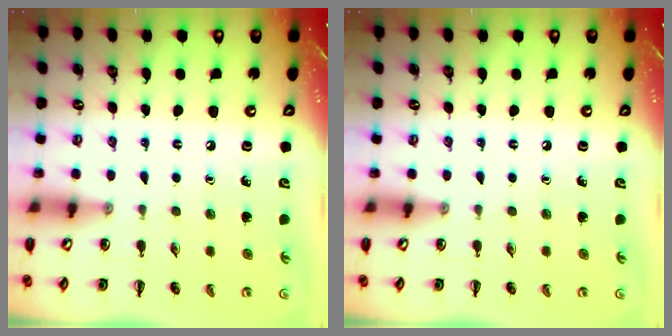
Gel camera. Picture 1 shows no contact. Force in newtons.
{"total": 0.0}